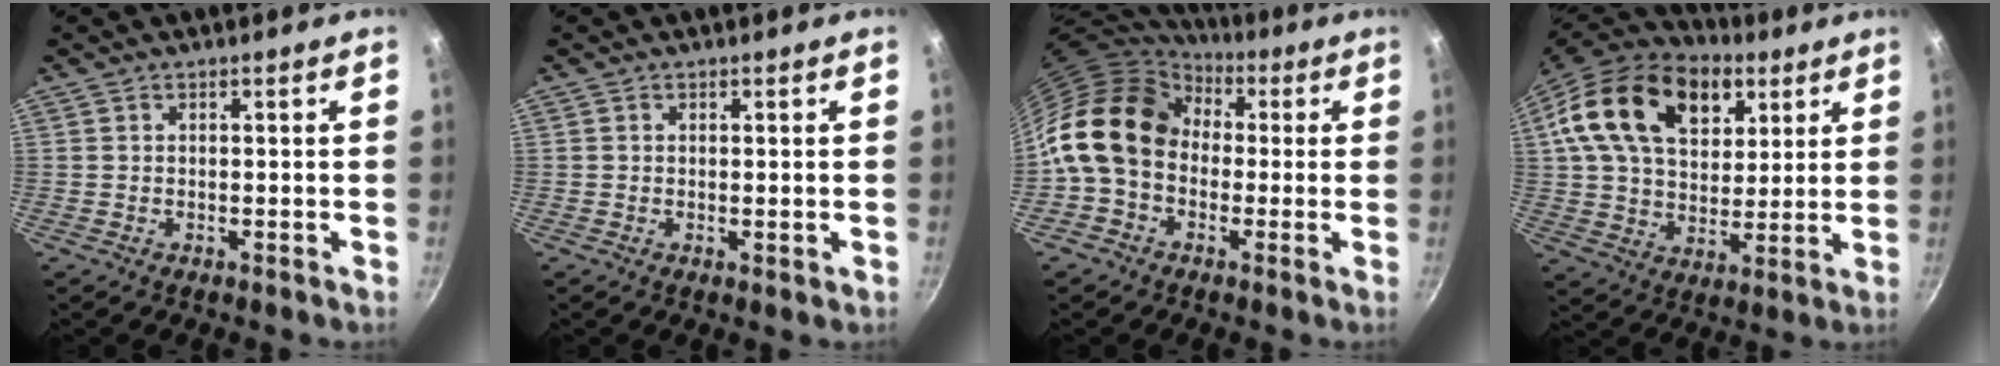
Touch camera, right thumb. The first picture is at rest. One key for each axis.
{"total": 0.7, "fx": 0.1, "fy": 0.3, "fz": 0.6, "tx": -0.010, "ty": -0.001, "tz": 0.001}
{"total": 16.6, "fx": 1.5, "fy": 13.0, "fz": 10.2, "tx": -0.168, "ty": 0.037, "tz": 0.007}
{"total": 22.4, "fx": 10.1, "fy": 14.1, "fz": 14.1, "tx": -0.214, "ty": -0.016, "tz": 0.170}